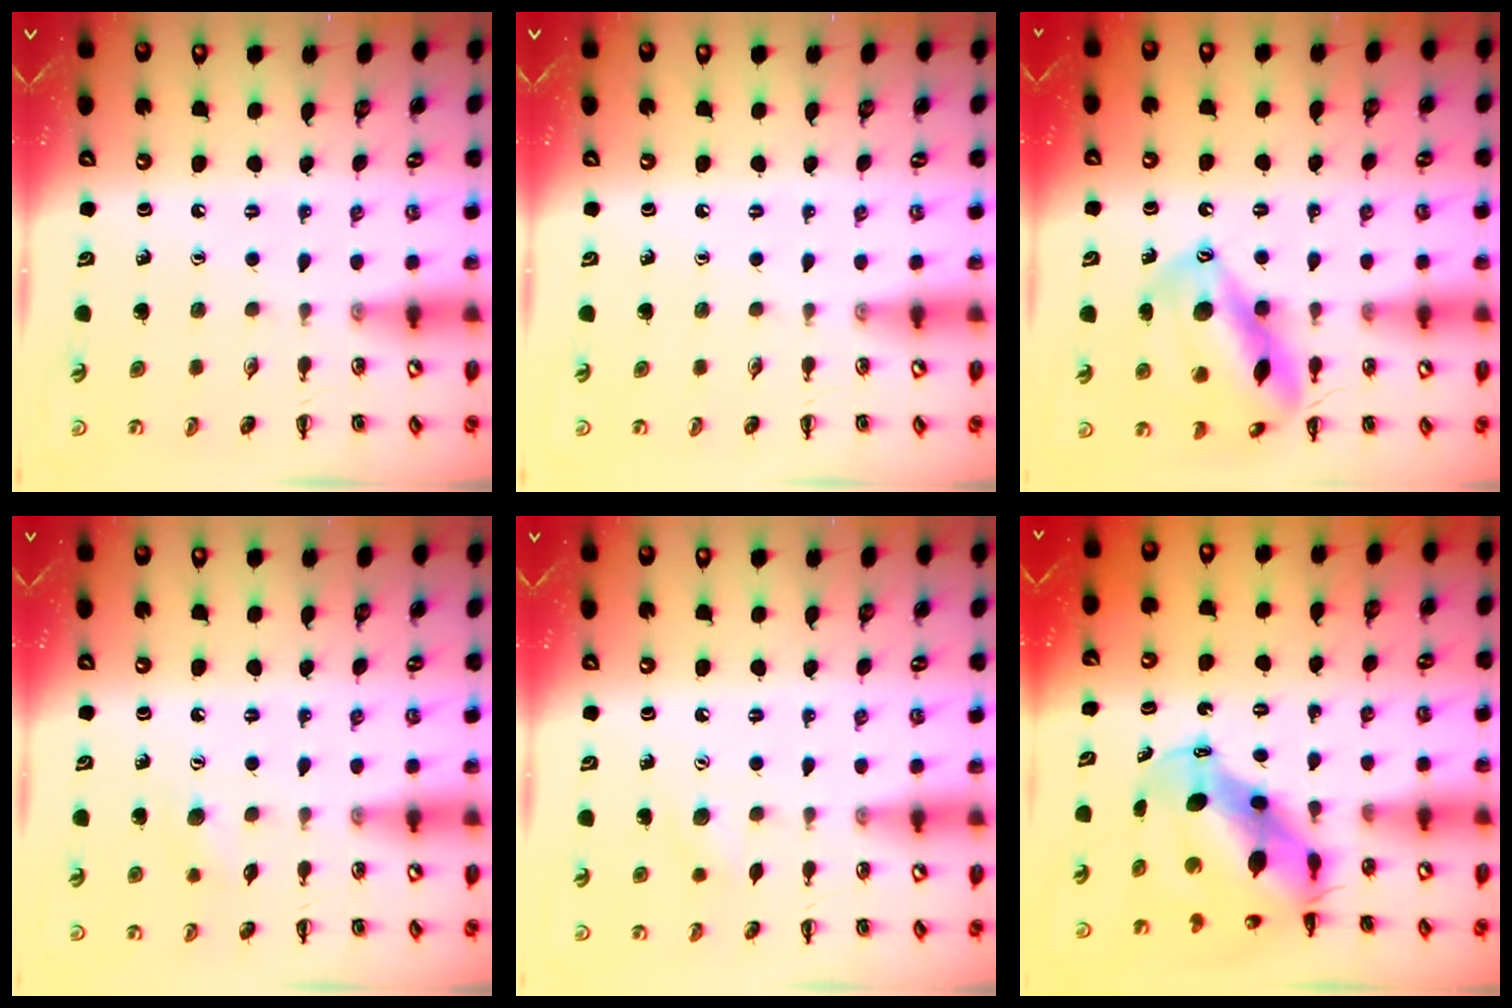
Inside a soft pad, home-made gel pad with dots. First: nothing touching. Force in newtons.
{"total": 0.0}
{"total": 17.3, "press": 17.1, "slide": 2.6}
{"total": 6.9, "press": 6.7, "slide": 1.5}
{"total": 5.1, "press": 5.0, "slide": 1.2}
{"total": 9.7, "press": 9.3, "slide": 2.8}